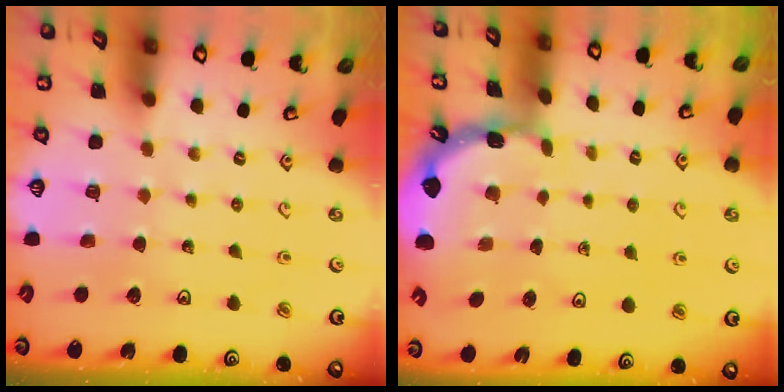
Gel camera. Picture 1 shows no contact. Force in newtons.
{"total": 1.8, "press": 1.8, "slide": 0.1}